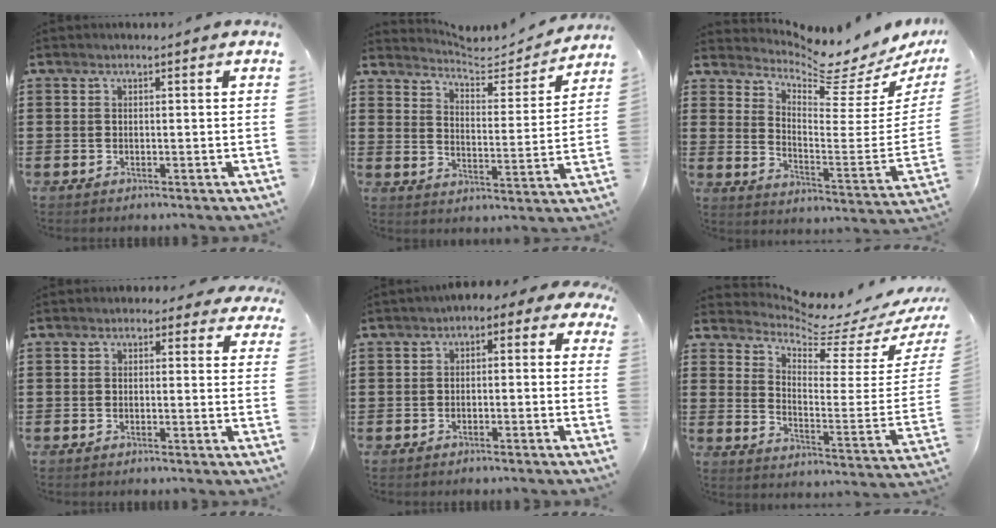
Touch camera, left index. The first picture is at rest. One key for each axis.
{"total": 5.1, "fx": 5.0, "fy": 0.5, "fz": 0.9, "tx": -0.037, "ty": -0.040, "tz": 0.081}
{"total": 7.2, "fx": 6.8, "fy": 0.4, "fz": 2.4, "tx": -0.066, "ty": -0.069, "tz": 0.111}
{"total": 1.4, "fx": 0.6, "fy": 1.0, "fz": 0.6, "tx": -0.009, "ty": 0.005, "tz": 0.008}
{"total": 2.3, "fx": -2.2, "fy": 0.7, "fz": 0.5, "tx": -0.014, "ty": 0.006, "tz": -0.049}
{"total": 5.2, "fx": 4.9, "fy": 0.4, "fz": 1.6, "tx": -0.056, "ty": -0.055, "tz": 0.075}